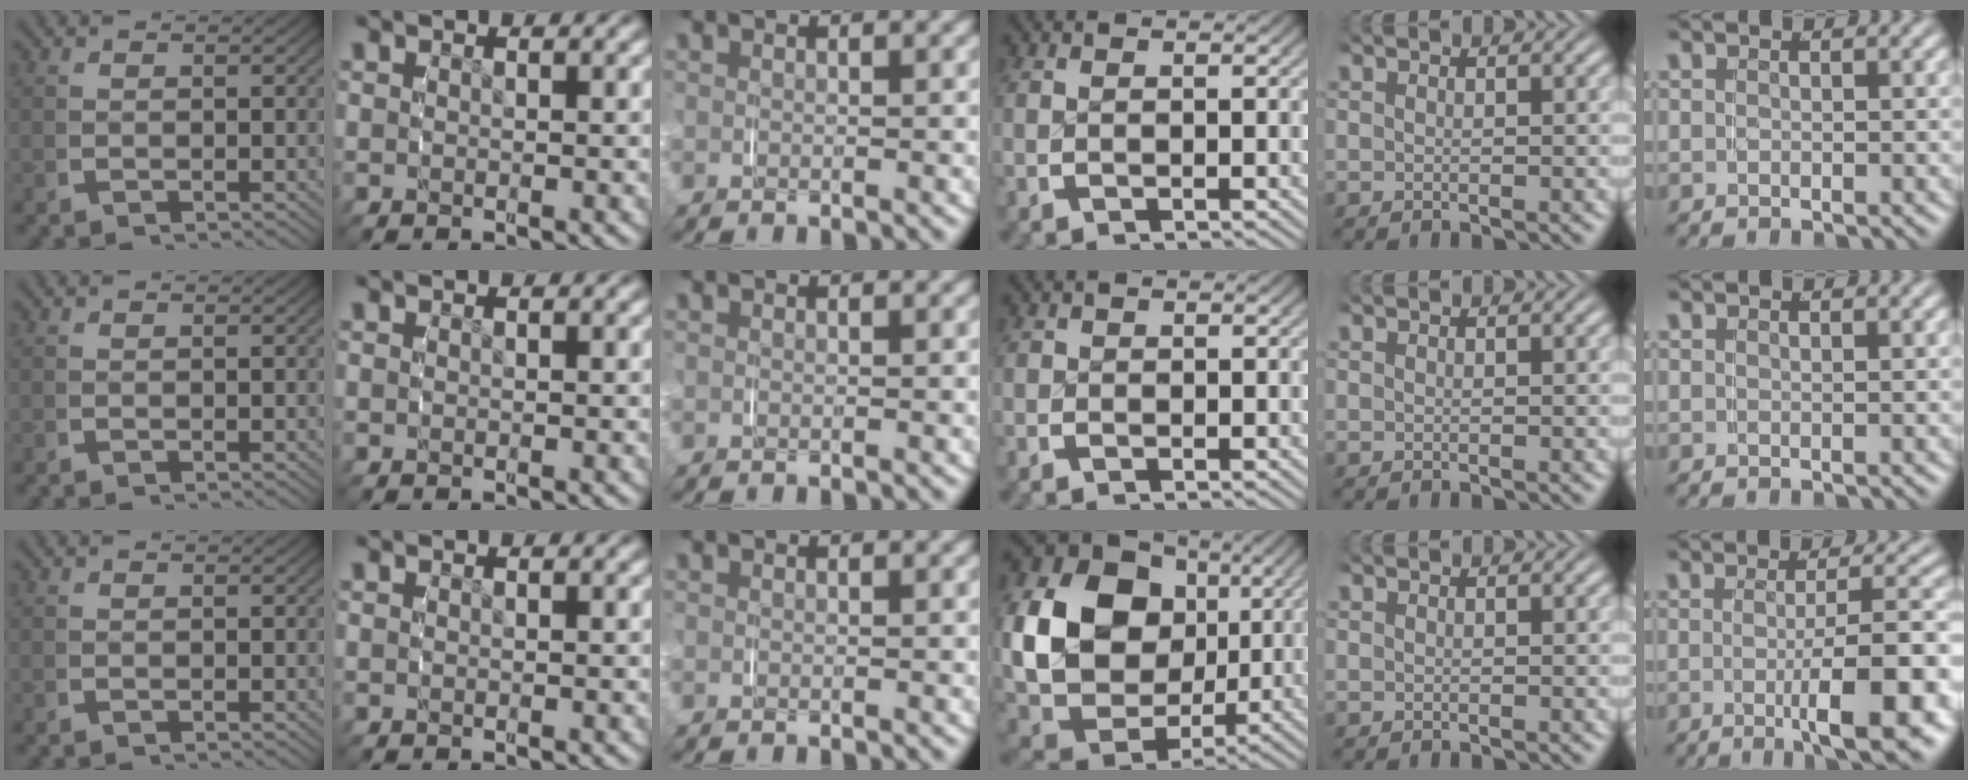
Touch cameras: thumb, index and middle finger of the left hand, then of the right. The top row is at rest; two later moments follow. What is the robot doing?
{"motion": "grasp_and_lifting", "object": "ribbon"}